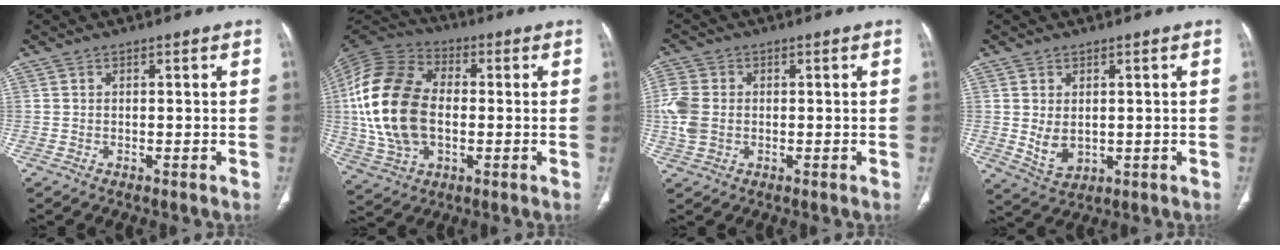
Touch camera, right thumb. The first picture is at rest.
{"total": 20.7, "force": [-0.1, 13.2, 15.9], "torque": [-0.325, 0.013, 0.001]}
{"total": 6.6, "force": [-0.2, 4.9, 4.3], "torque": [-0.116, 0.007, -0.006]}
{"total": 5.1, "force": [0.3, 3.6, 3.7], "torque": [-0.059, -0.011, 0.022]}